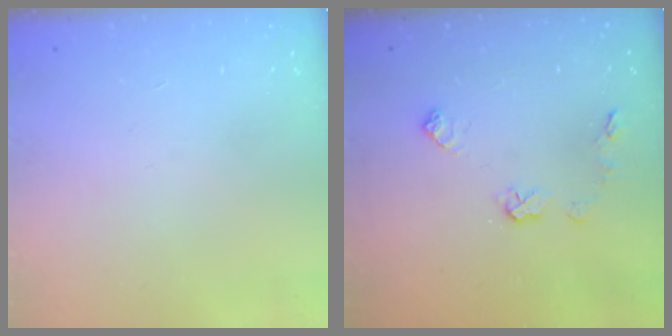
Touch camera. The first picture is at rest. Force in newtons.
{"total": 7.3, "press": 7.3, "slide": 0.2}